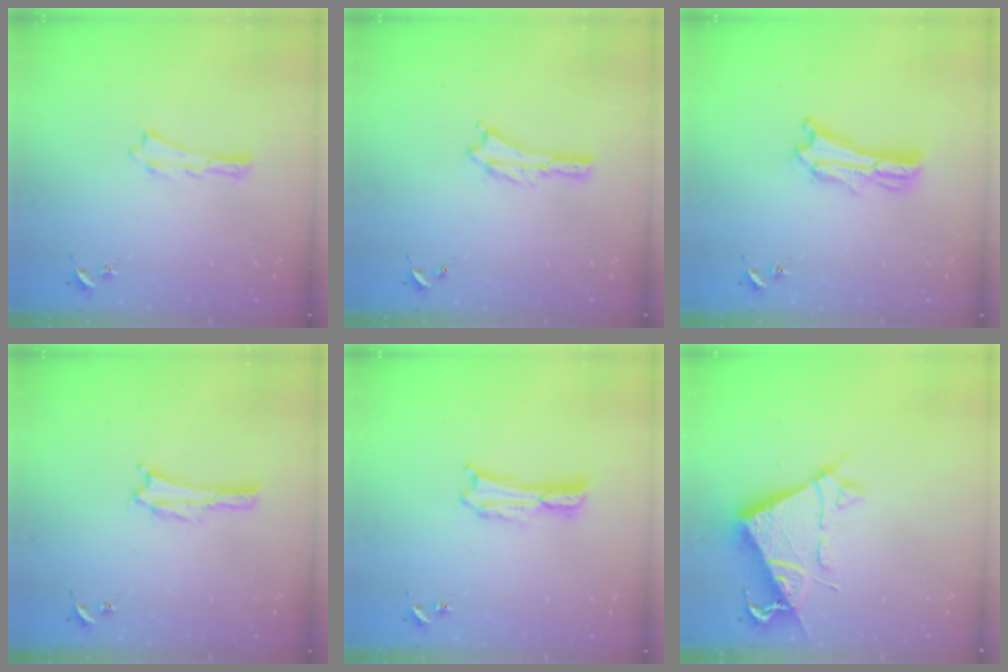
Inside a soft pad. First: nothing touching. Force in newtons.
{"total": 0.9, "press": 0.9, "slide": 0.2}
{"total": 4.0, "press": 4.0, "slide": 0.4}
{"total": 0.0}
{"total": 0.6, "press": 0.6, "slide": 0.2}
{"total": 6.8, "press": 6.7, "slide": 0.6}